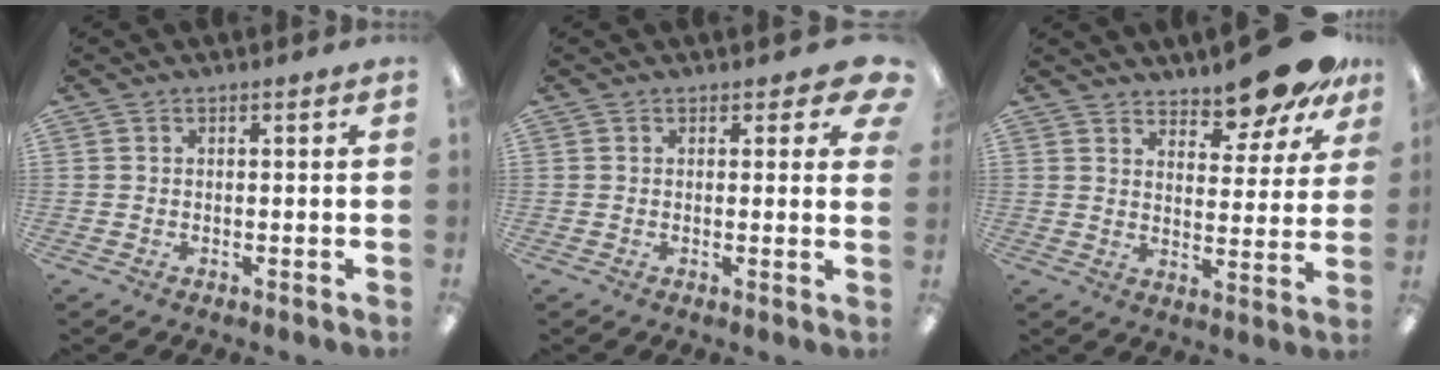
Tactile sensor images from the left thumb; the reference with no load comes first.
{"total": 4.0, "force": [1.8, 2.0, 2.9], "torque": [-0.027, -0.005, 0.027]}
{"total": 11.9, "force": [10.6, 3.1, 4.4], "torque": [-0.049, -0.083, 0.189]}